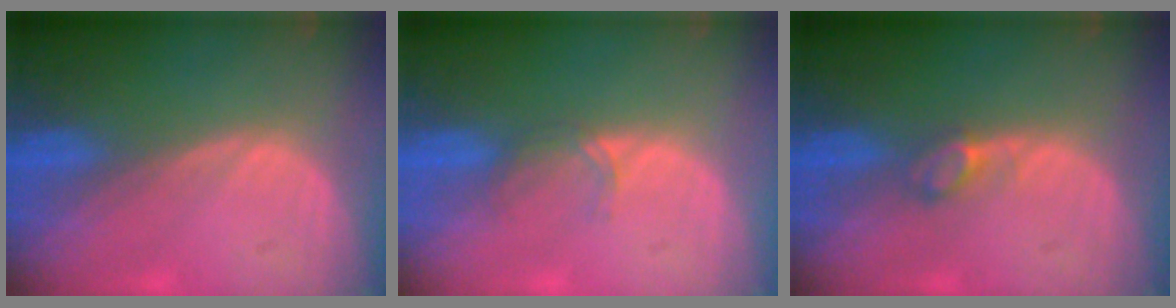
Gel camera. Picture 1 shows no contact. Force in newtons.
{"total": 1.5, "press": 1.5, "slide": 0.2}
{"total": 2.0, "press": 1.9, "slide": 0.2}